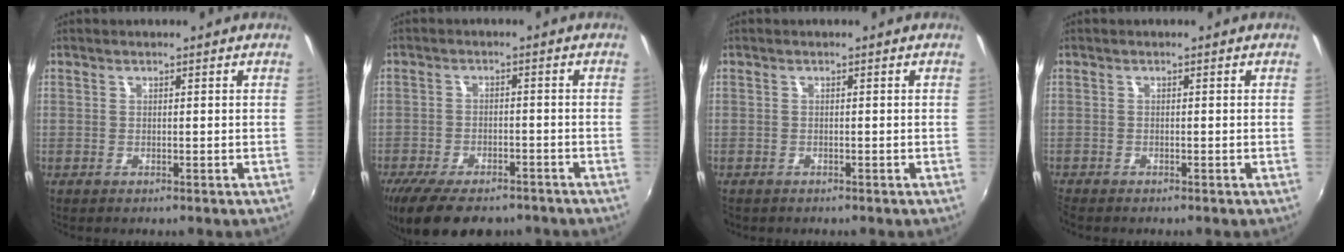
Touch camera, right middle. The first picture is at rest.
{"total": 13.3, "force": [-9.9, 5.7, 6.8], "torque": [-0.152, -0.027, -0.161]}
{"total": 0.9, "force": [-0.7, 0.5, 0.1], "torque": [-0.006, -0.002, -0.012]}
{"total": 1.4, "force": [-1.4, 0.3, 0.2], "torque": [-0.008, -0.009, -0.030]}